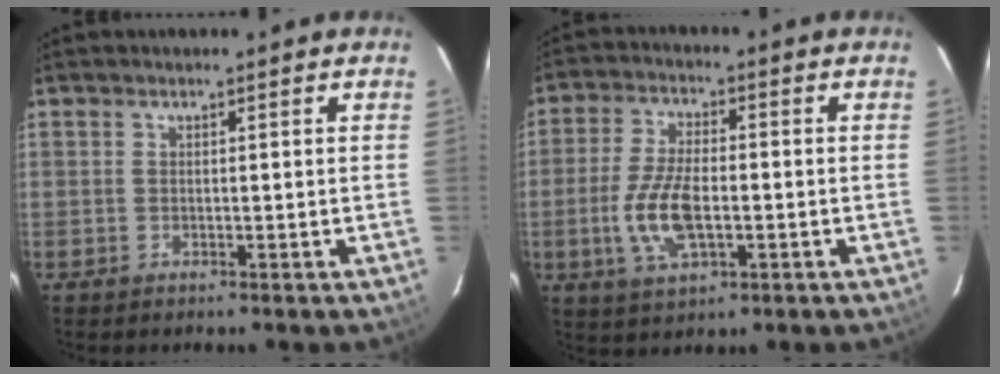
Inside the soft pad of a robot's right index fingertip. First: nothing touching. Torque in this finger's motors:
{"motor_torque": [0.59, -0.15, 0.29, 0.11]}